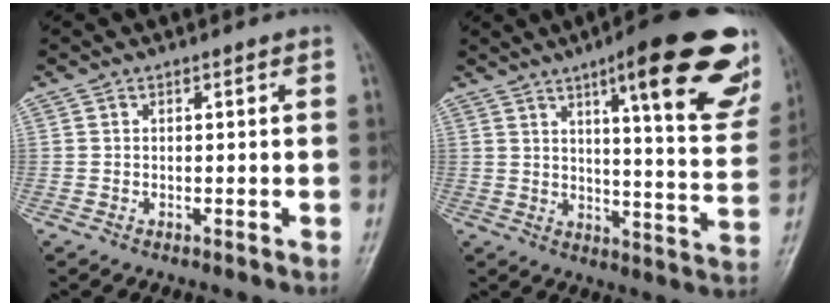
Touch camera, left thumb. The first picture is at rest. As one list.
[{"total": 23.8, "force": [12.8, 5.5, 19.3], "torque": [-0.227, -0.045, 0.166]}]